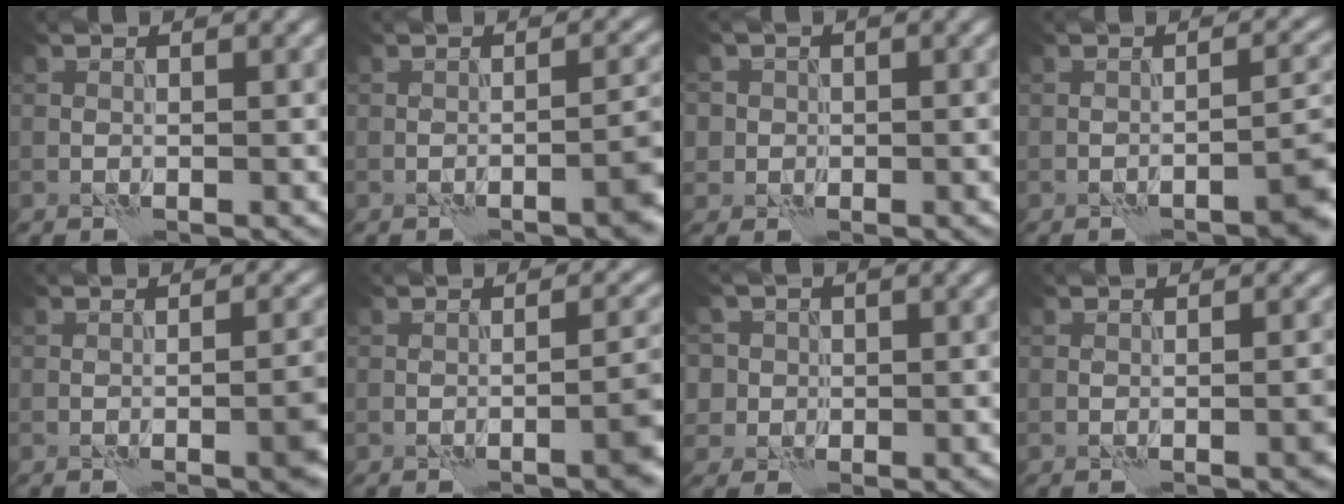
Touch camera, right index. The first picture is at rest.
{"total": 3.5, "force": [-1.7, 0.8, 2.9], "torque": [-0.034, 0.010, -0.029]}
{"total": 3.0, "force": [0.4, 2.9, 0.6], "torque": [0.006, 0.015, -0.005]}
{"total": 3.6, "force": [-2.4, 0.5, 2.7], "torque": [-0.031, 0.014, -0.036]}
{"total": 4.0, "force": [-1.5, 1.0, 3.5], "torque": [-0.044, 0.004, -0.020]}
{"total": 4.1, "force": [-1.9, 1.0, 3.5], "torque": [-0.038, 0.010, -0.030]}
{"total": 5.1, "force": [1.3, 4.7, 1.5], "torque": [-0.028, 0.030, 0.000]}
{"total": 1.6, "force": [-0.6, 0.2, 1.4], "torque": [-0.018, 0.002, -0.009]}